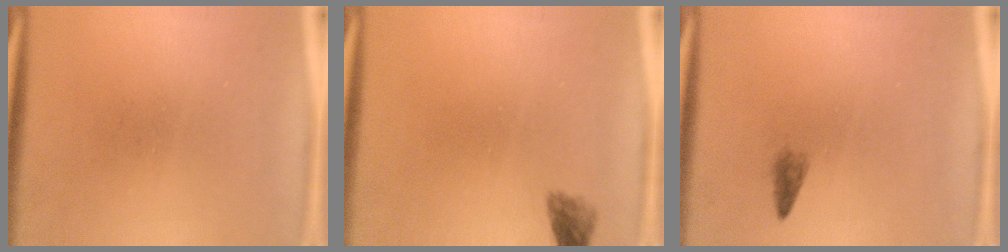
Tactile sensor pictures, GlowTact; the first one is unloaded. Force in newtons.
{"total": 1.7}
{"total": 1.1}